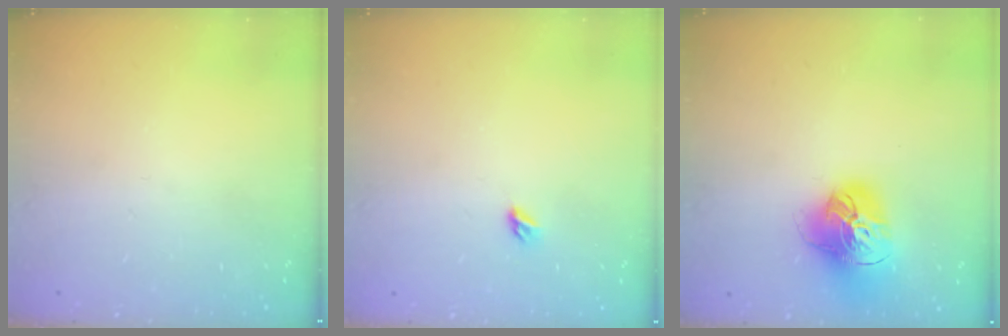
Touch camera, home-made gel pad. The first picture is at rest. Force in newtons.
{"total": 3.5, "press": 3.5, "slide": 0.8}
{"total": 18.3, "press": 18.2, "slide": 2.1}